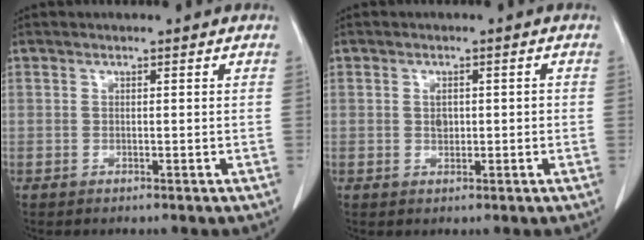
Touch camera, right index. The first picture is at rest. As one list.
[{"total": 2.1, "force": [0.0, 1.3, 1.6], "torque": [-0.029, 0.004, 0.004]}]